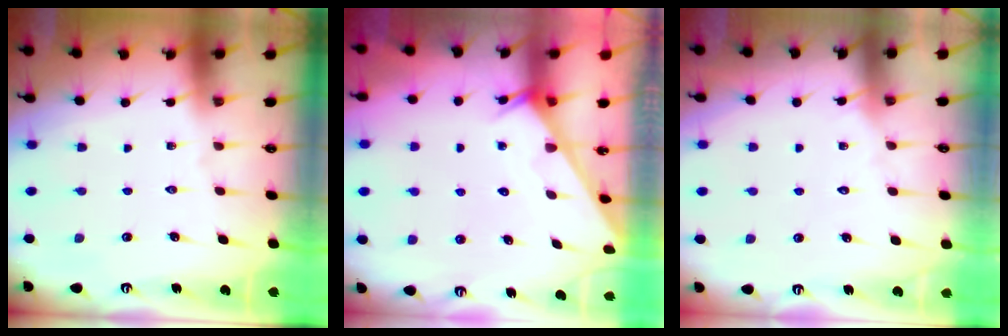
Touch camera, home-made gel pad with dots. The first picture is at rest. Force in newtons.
{"total": 2.6, "press": 2.6, "slide": 0.2}
{"total": 3.0, "press": 3.0, "slide": 0.4}